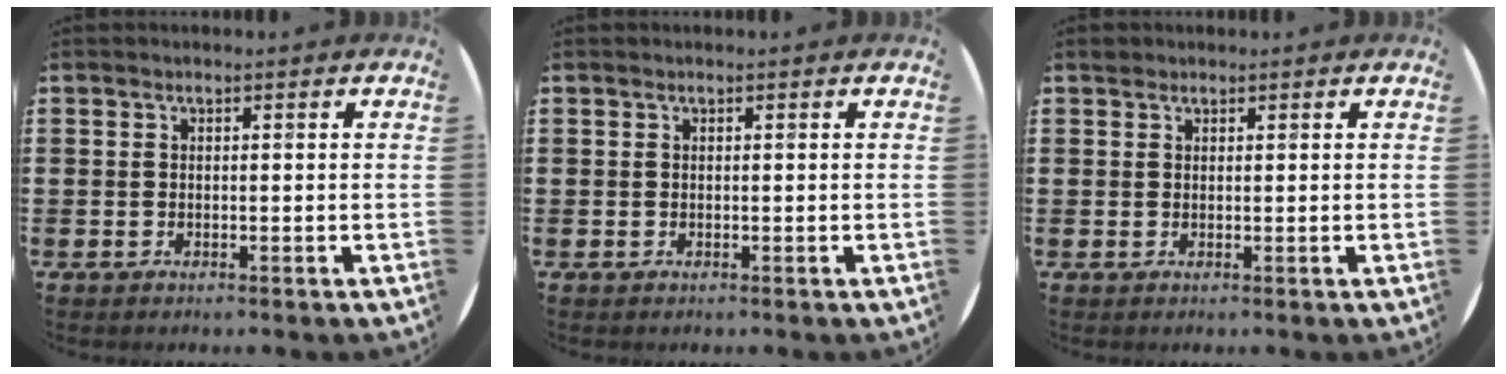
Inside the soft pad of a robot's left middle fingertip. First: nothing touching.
{"total": 0.0}
{"total": 0.7, "force": [0.6, 0.3, 0.0], "torque": [0.007, -0.001, 0.010]}